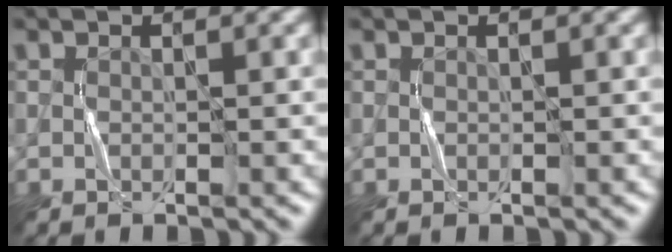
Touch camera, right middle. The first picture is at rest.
{"total": 0.0}